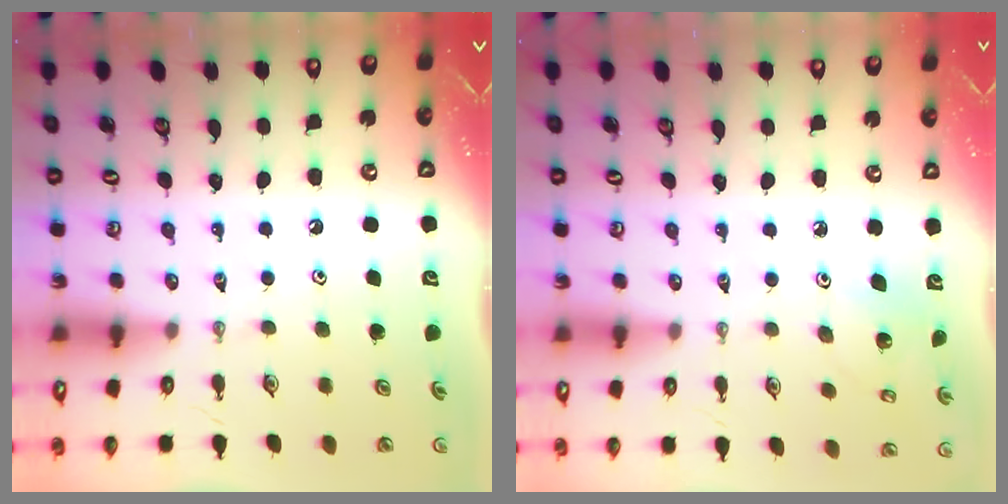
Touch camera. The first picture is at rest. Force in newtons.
{"total": 4.1, "press": 4.1, "slide": 0.3}